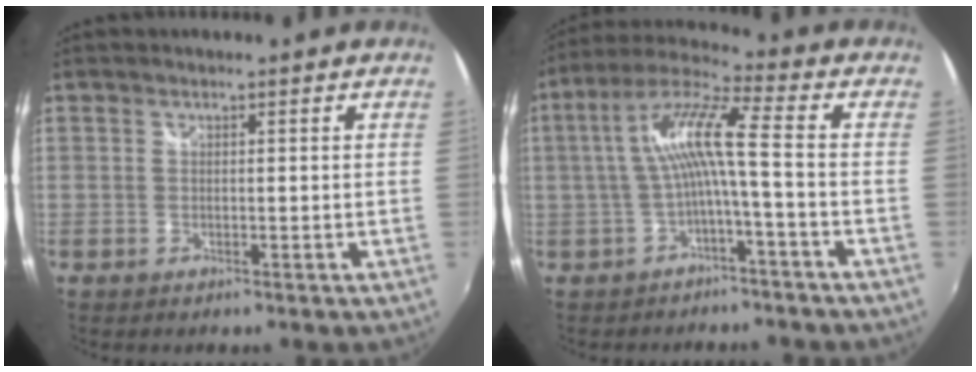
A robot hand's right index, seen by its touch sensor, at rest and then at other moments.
{"total": 9.8, "force": [-1.7, 0.2, 9.6], "torque": [-0.201, 0.018, -0.029]}